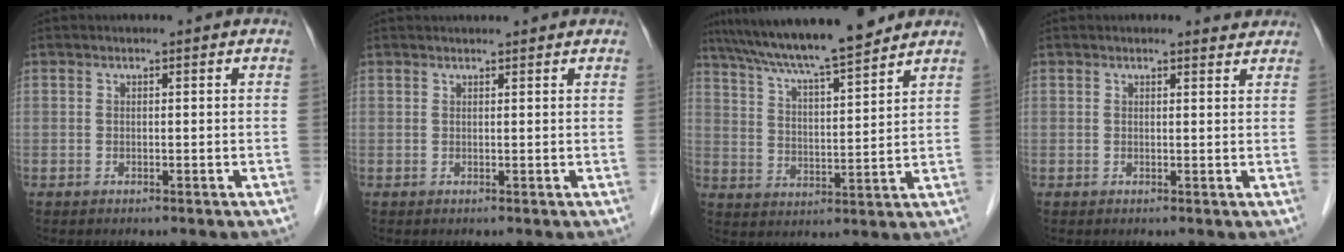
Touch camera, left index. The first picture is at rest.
{"total": 3.9, "force": [3.7, 0.5, 1.0], "torque": [-0.013, 0.029, 0.045]}
{"total": 15.1, "force": [13.1, 0.7, 7.4], "torque": [-0.128, 0.018, 0.214]}
{"total": 1.7, "force": [1.7, 0.4, 0.0], "torque": [-0.008, -0.005, 0.014]}